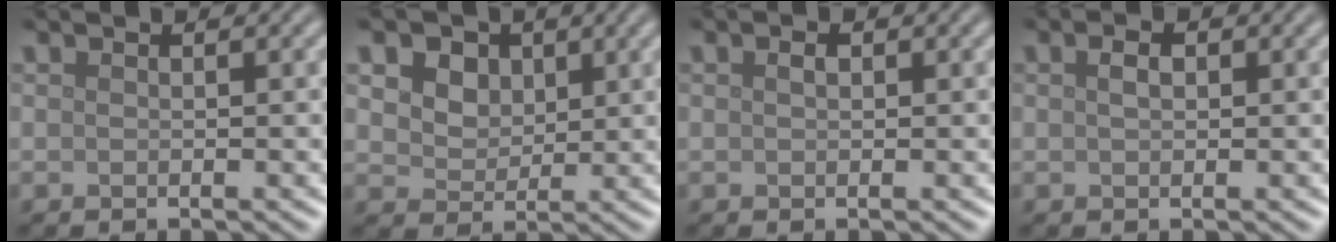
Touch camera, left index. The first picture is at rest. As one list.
[{"total": 7.2, "force": [3.6, 5.0, 3.6], "torque": [-0.076, 0.016, 0.047]}, {"total": 0.8, "force": [0.3, 0.4, 0.6], "torque": [-0.012, 0.002, 0.003]}, {"total": 1.3, "force": [0.4, 0.8, 1.0], "torque": [-0.017, 0.002, 0.006]}]